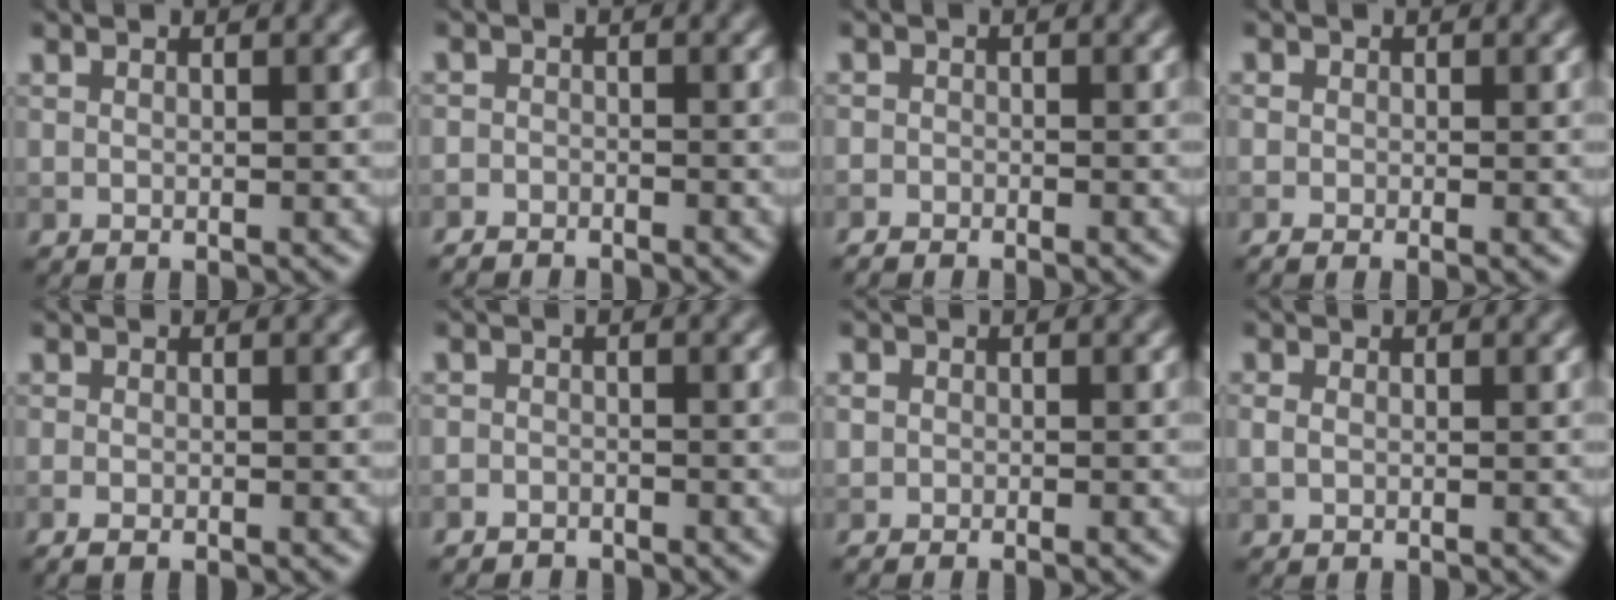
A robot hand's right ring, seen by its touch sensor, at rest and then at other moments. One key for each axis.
{"total": 2.4, "fx": -2.3, "fy": 0.6, "fz": 0.1, "tx": 0.004, "ty": 0.001, "tz": -0.047}
{"total": 1.7, "fx": -1.7, "fy": 0.3, "fz": 0.2, "tx": -0.006, "ty": 0.002, "tz": -0.034}
{"total": 1.5, "fx": -0.8, "fy": 0.9, "fz": 1.0, "tx": -0.017, "ty": -0.003, "tz": -0.013}
{"total": 1.4, "fx": -0.8, "fy": 0.6, "fz": 1.1, "tx": -0.021, "ty": -0.003, "tz": -0.010}
{"total": 1.9, "fx": -1.7, "fy": 0.7, "fz": -0.2, "tx": 0.013, "ty": 0.004, "tz": -0.034}
{"total": 1.4, "fx": -1.0, "fy": 0.9, "fz": 0.3, "tx": 0.003, "ty": 0.000, "tz": -0.015}
{"total": 0.7, "fx": 0.1, "fy": 0.6, "fz": 0.4, "tx": -0.010, "ty": 0.005, "tz": -0.002}